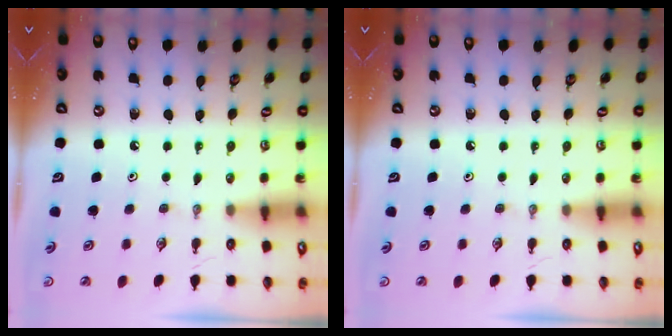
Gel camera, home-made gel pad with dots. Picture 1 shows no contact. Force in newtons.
{"total": 0.0}